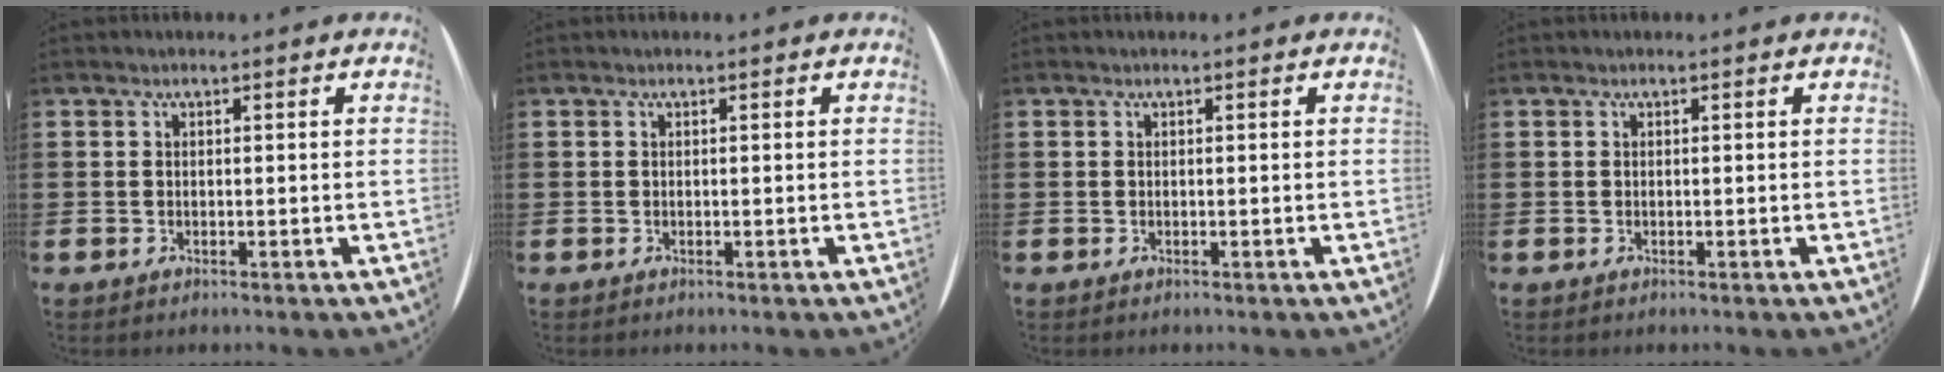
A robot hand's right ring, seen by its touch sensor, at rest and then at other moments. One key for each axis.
{"total": 0.0}
{"total": 0.0}
{"total": 0.0}